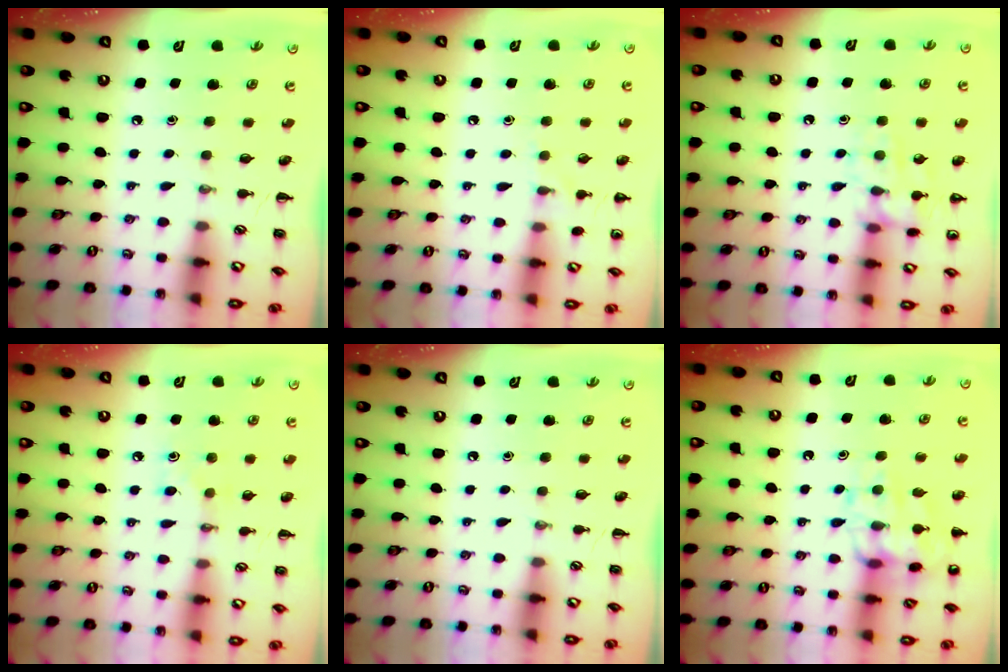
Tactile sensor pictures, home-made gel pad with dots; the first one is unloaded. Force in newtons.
{"total": 7.1, "press": 6.8, "slide": 2.1}
{"total": 10.7, "press": 10.7, "slide": 0.8}
{"total": 5.1, "press": 4.8, "slide": 1.6}
{"total": 0.0}
{"total": 15.2, "press": 15.1, "slide": 1.9}